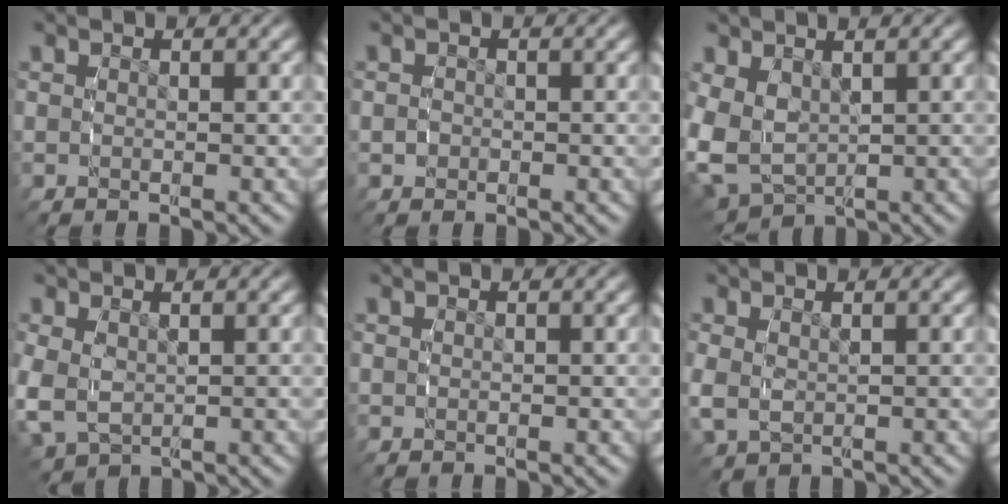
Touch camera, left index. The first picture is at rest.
{"total": 1.1, "force": [-0.4, 1.0, 0.2], "torque": [-0.014, -0.007, -0.006]}
{"total": 7.4, "force": [-0.4, 6.4, 3.6], "torque": [-0.129, -0.043, 0.008]}
{"total": 4.0, "force": [-0.3, 3.3, 2.2], "torque": [-0.078, -0.022, 0.010]}
{"total": 0.0}
{"total": 2.4, "force": [-0.2, 1.9, 1.5], "torque": [-0.051, -0.014, 0.009]}